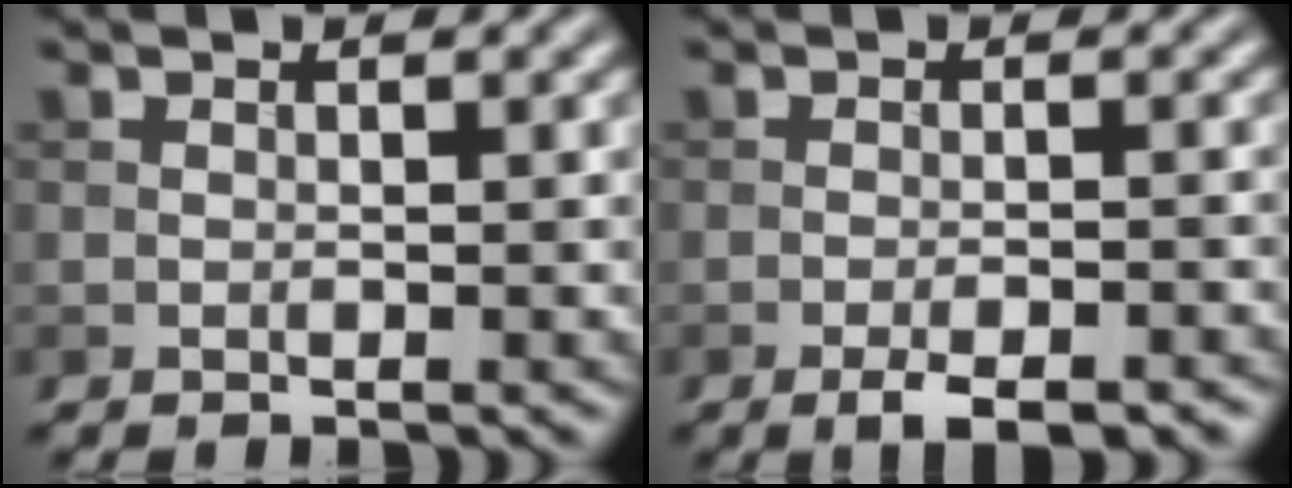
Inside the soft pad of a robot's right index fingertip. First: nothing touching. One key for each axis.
{"total": 3.8, "fx": -2.5, "fy": 1.0, "fz": 2.7, "tx": -0.048, "ty": -0.004, "tz": -0.035}